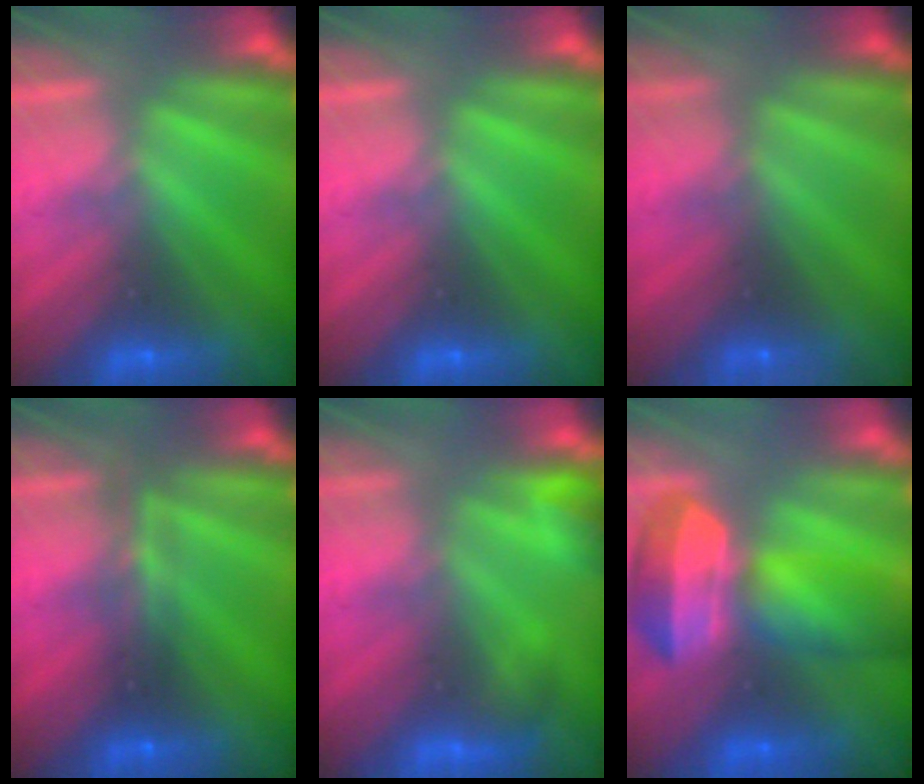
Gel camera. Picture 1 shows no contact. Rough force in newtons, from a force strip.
{"total": 0.0}
{"total": 7.8}
{"total": 2.3}
{"total": 4.8}
{"total": 5.8}